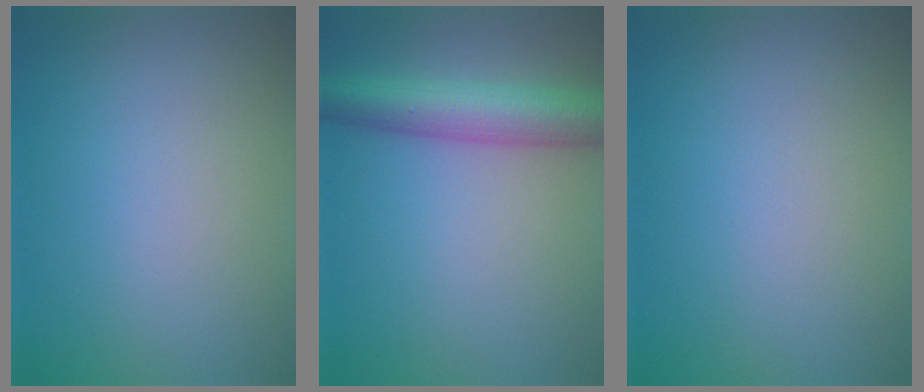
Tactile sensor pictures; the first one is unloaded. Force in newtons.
{"total": 5.7, "press": 5.7, "slide": 0.1}
{"total": 0.0}